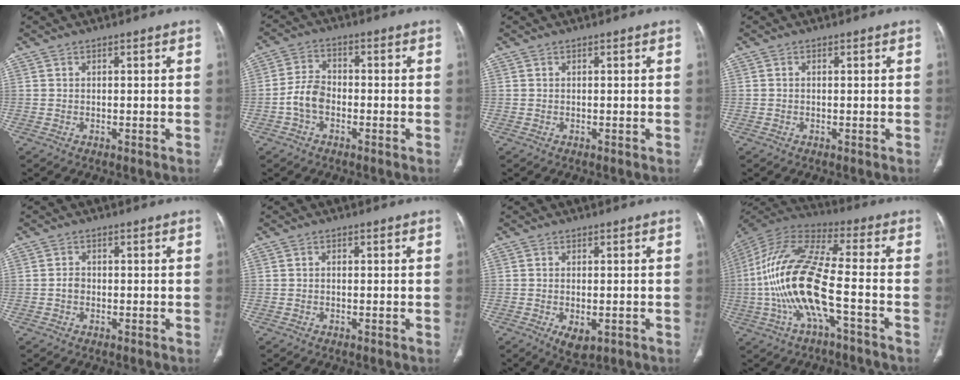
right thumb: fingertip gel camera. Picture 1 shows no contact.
{"total": 5.6, "force": [-1.9, 3.7, 3.7], "torque": [-0.068, 0.021, -0.044]}
{"total": 0.0}
{"total": 0.0}
{"total": 1.6, "force": [-0.4, 1.3, 0.9], "torque": [-0.011, 0.006, -0.009]}
{"total": 0.6, "force": [-0.1, 0.5, 0.4], "torque": [-0.005, 0.003, -0.002]}
{"total": 4.6, "force": [-1.6, 2.3, 3.7], "torque": [-0.062, -0.007, -0.016]}
{"total": 18.5, "force": [-4.1, 5.5, 17.2], "torque": [-0.377, 0.040, -0.078]}